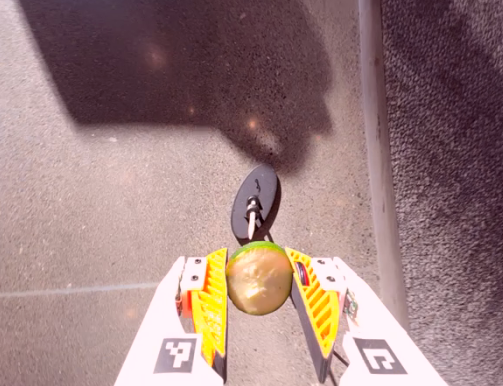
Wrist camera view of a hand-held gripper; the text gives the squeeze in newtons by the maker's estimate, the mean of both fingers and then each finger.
{"total": 10.9, "left": 11.1, "right": 10.6}